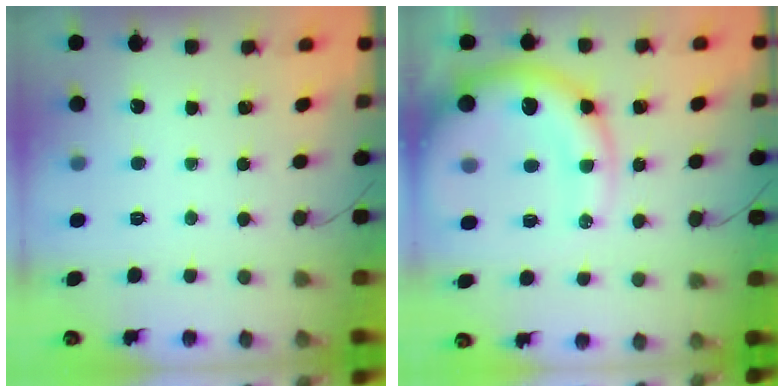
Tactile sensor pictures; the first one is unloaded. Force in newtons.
{"total": 17.4, "press": 16.9, "slide": 4.4}